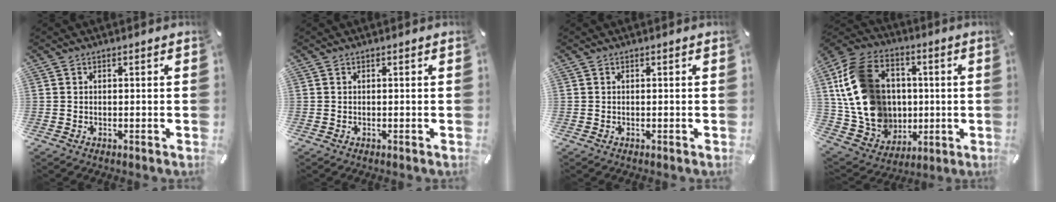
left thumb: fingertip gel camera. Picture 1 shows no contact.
{"total": 0.0}
{"total": 0.0}
{"total": 20.3, "force": [1.7, 17.3, 10.5], "torque": [-0.211, -0.006, 0.045]}